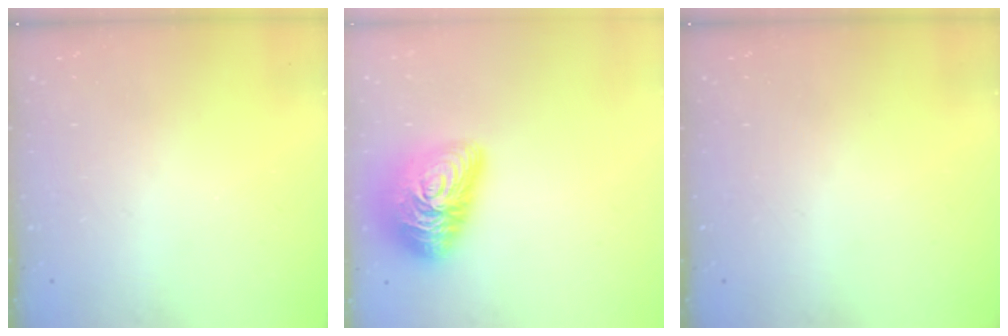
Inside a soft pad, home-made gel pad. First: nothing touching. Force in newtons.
{"total": 18.6, "press": 18.6, "slide": 1.2}
{"total": 0.0}